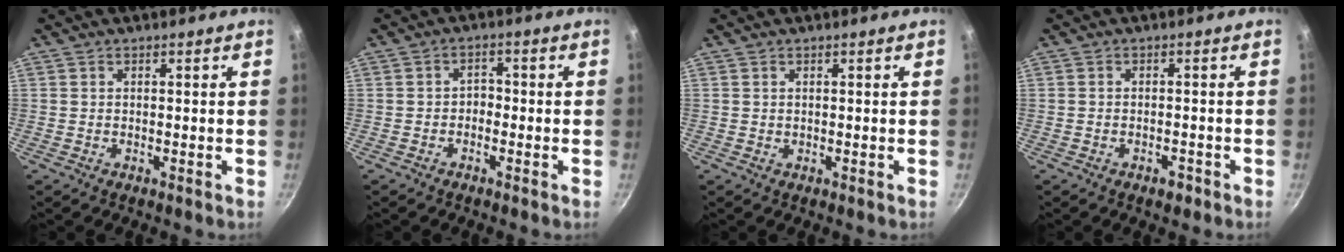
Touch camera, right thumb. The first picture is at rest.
{"total": 2.1, "force": [-1.0, 1.6, 1.0], "torque": [-0.005, 0.015, -0.020]}
{"total": 0.0}
{"total": 2.2, "force": [-1.4, 1.1, 1.2], "torque": [-0.014, 0.014, -0.015]}